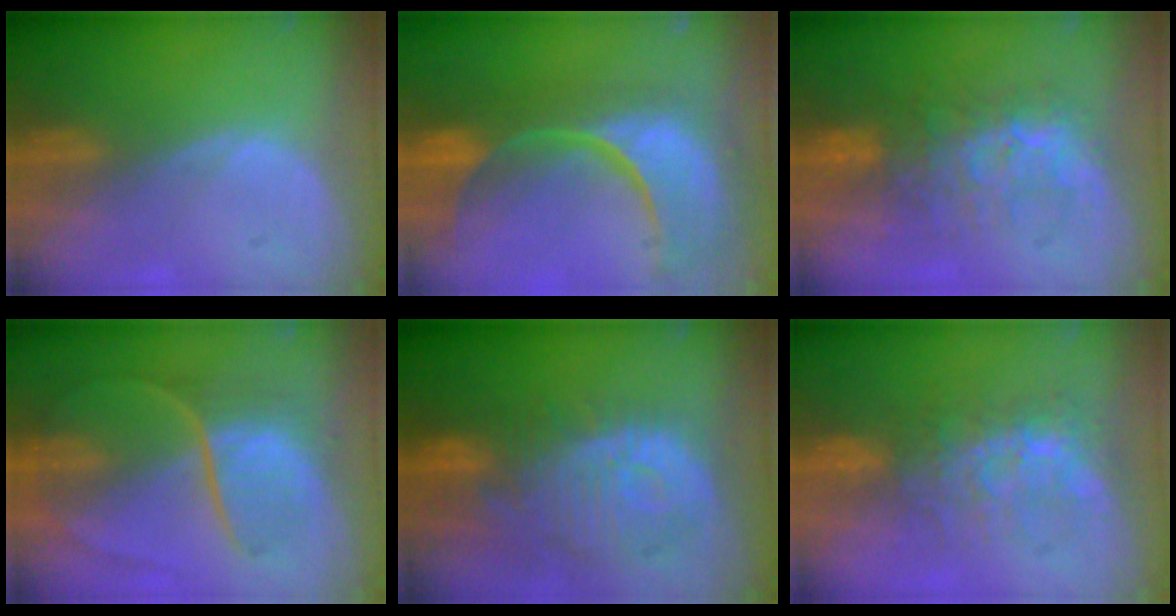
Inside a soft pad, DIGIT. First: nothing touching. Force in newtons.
{"total": 15.3, "press": 12.1, "slide": 9.4}
{"total": 8.5, "press": 8.0, "slide": 2.9}
{"total": 8.8, "press": 7.6, "slide": 4.5}
{"total": 12.3, "press": 11.1, "slide": 5.2}
{"total": 8.5, "press": 7.5, "slide": 4.1}